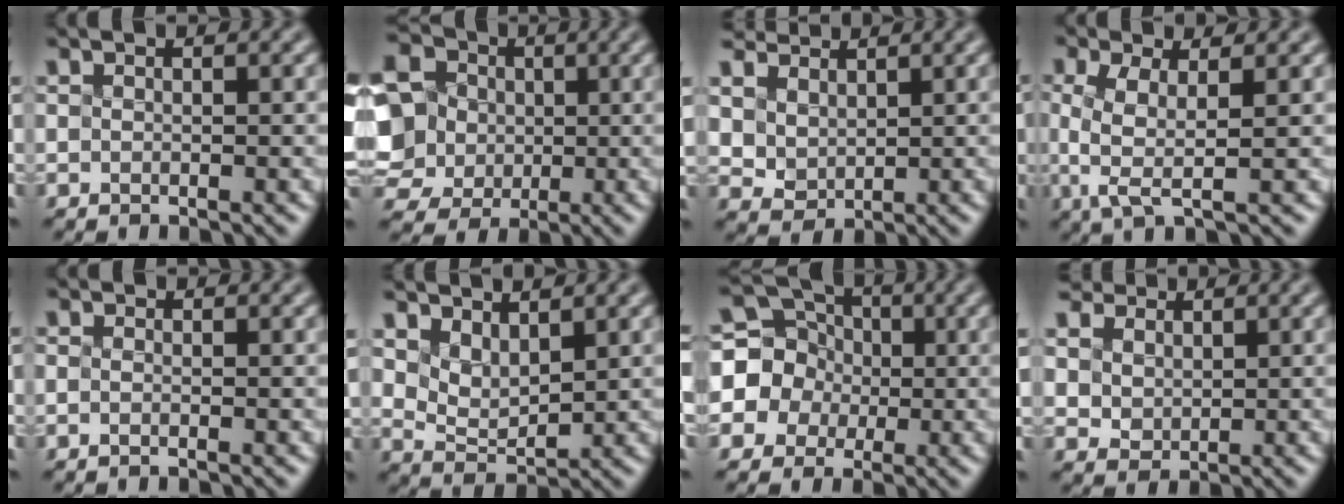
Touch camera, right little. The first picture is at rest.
{"total": 13.3, "force": [1.9, 11.9, 5.6], "torque": [-0.190, 0.020, 0.035]}
{"total": 2.4, "force": [2.1, 1.0, -0.6], "torque": [-0.036, -0.015, 0.086]}
{"total": 1.8, "force": [-1.2, -0.6, 1.1], "torque": [-0.057, -0.017, 0.006]}
{"total": 2.1, "force": [-1.5, -1.0, -1.1], "torque": [0.004, -0.021, -0.004]}
{"total": 1.1, "force": [1.1, 0.1, 0.1], "torque": [-0.031, -0.020, 0.059]}
{"total": 4.3, "force": [-1.5, 4.0, -0.8], "torque": [-0.001, 0.016, -0.023]}
{"total": 2.8, "force": [2.1, 1.8, -0.2], "torque": [-0.060, -0.008, 0.084]}